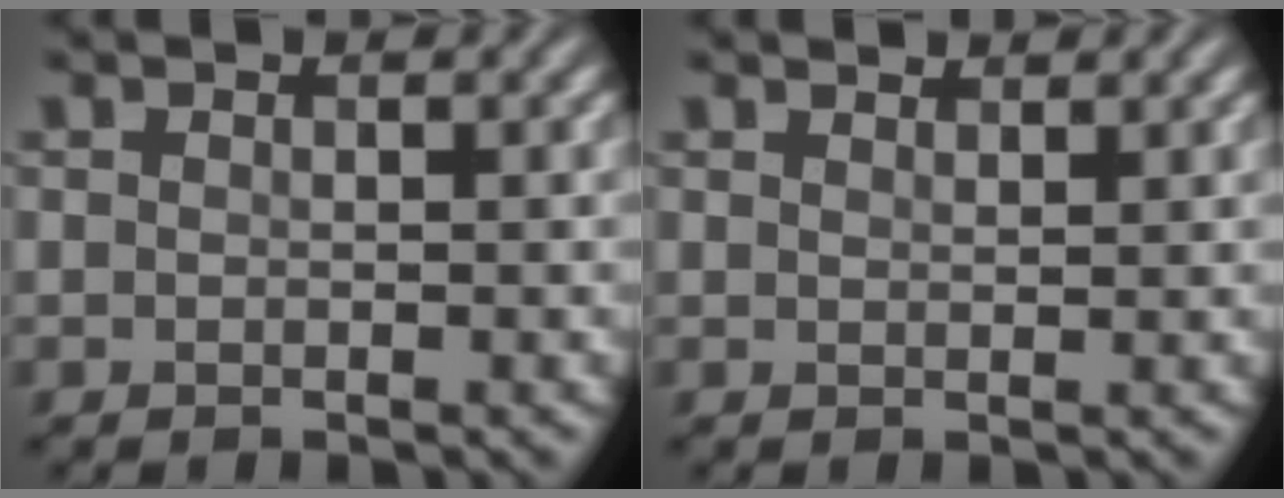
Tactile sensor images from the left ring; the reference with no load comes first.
{"total": 1.7, "force": [1.6, 0.2, 0.3], "torque": [-0.011, 0.001, 0.023]}